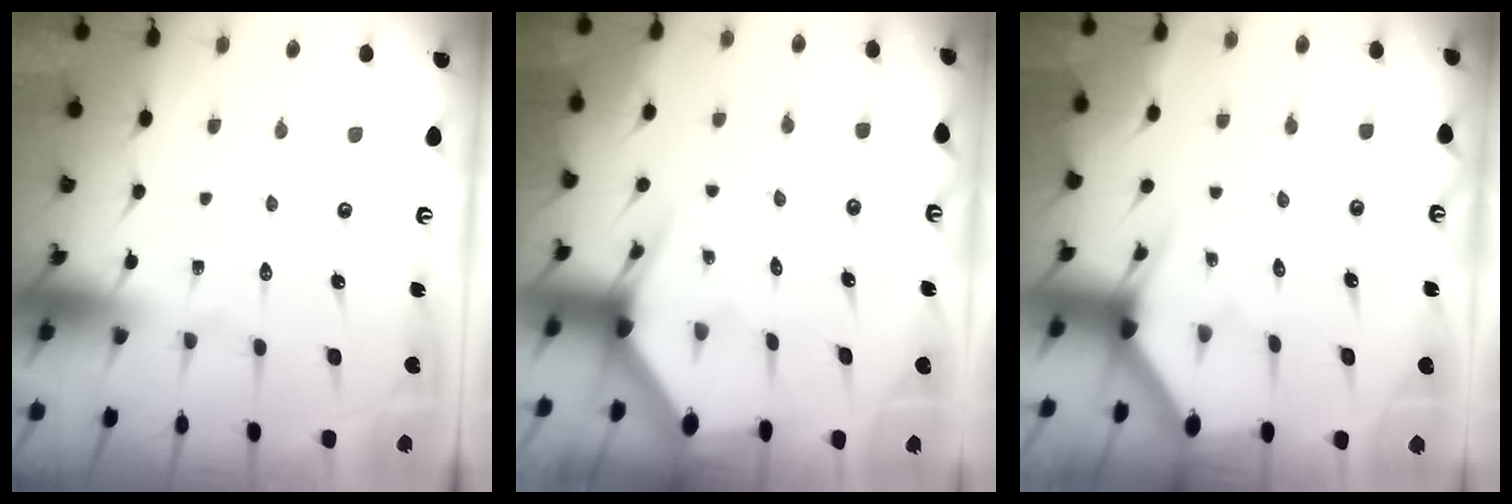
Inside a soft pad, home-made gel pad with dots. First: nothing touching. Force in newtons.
{"total": 3.4, "press": 3.4, "slide": 0.4}
{"total": 2.9, "press": 2.9, "slide": 0.1}